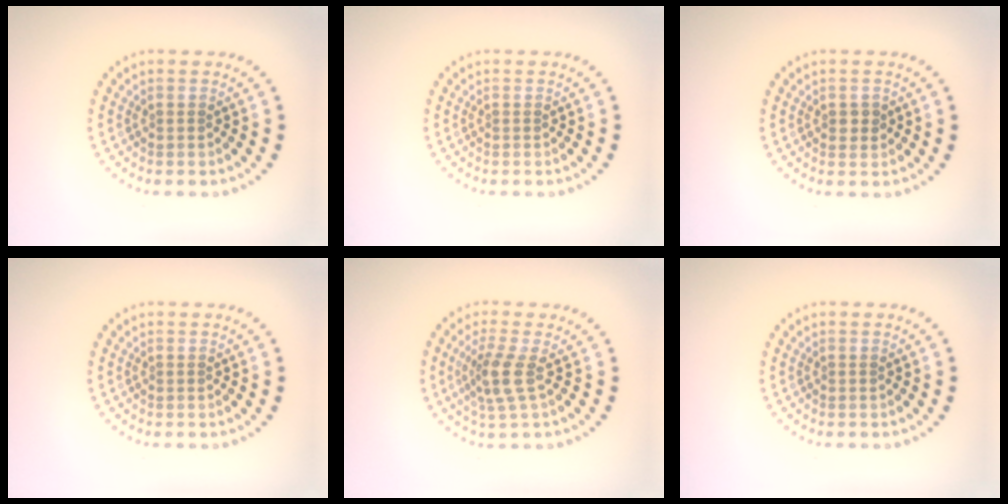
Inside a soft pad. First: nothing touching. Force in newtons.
{"total": 0.0}
{"total": 1.4, "press": 1.4, "slide": 0.0}
{"total": 0.0}
{"total": 2.8, "press": 2.2, "slide": 1.8}
{"total": 0.0}